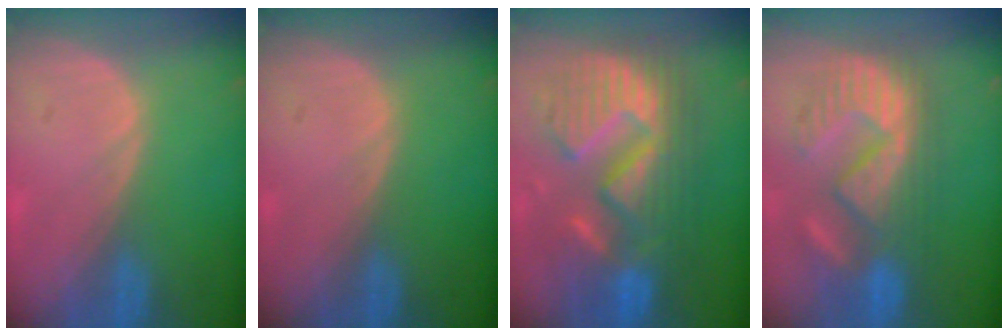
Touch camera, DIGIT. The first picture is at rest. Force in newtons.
{"total": 0.0}
{"total": 13.2, "press": 13.1, "slide": 1.4}
{"total": 10.3, "press": 10.2, "slide": 1.7}